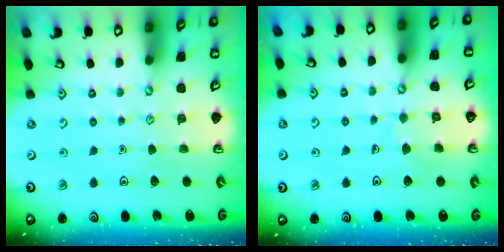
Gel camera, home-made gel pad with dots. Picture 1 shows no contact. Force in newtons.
{"total": 5.6, "press": 5.6, "slide": 0.6}